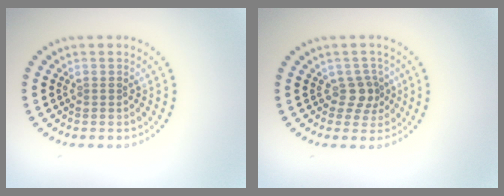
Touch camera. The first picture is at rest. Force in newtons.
{"total": 2.0, "press": 1.6, "slide": 1.3}